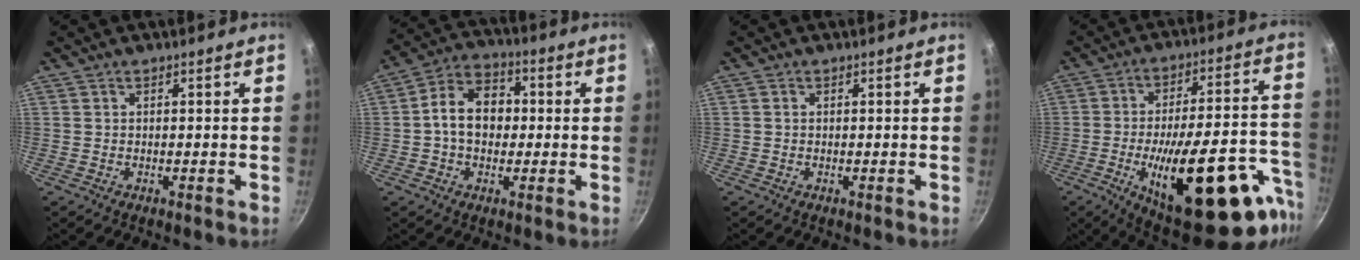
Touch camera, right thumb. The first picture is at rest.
{"total": 10.5, "force": [0.0, 7.8, 7.1], "torque": [-0.084, 0.028, -0.015]}
{"total": 0.5, "force": [0.1, 0.4, 0.3], "torque": [-0.005, 0.003, 0.001]}
{"total": 30.7, "force": [-12.4, 11.0, 25.8], "torque": [-0.327, 0.040, -0.174]}